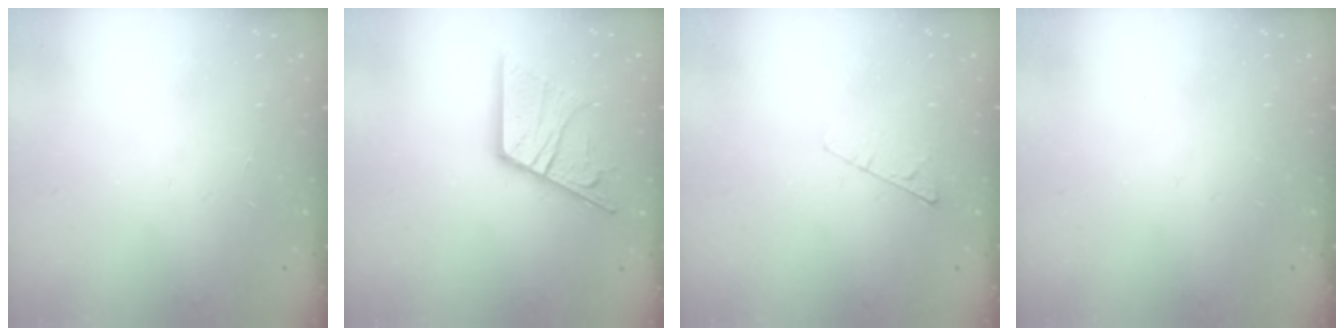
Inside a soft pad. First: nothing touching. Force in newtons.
{"total": 17.1, "press": 17.0, "slide": 1.9}
{"total": 3.5, "press": 3.4, "slide": 0.4}
{"total": 0.0}